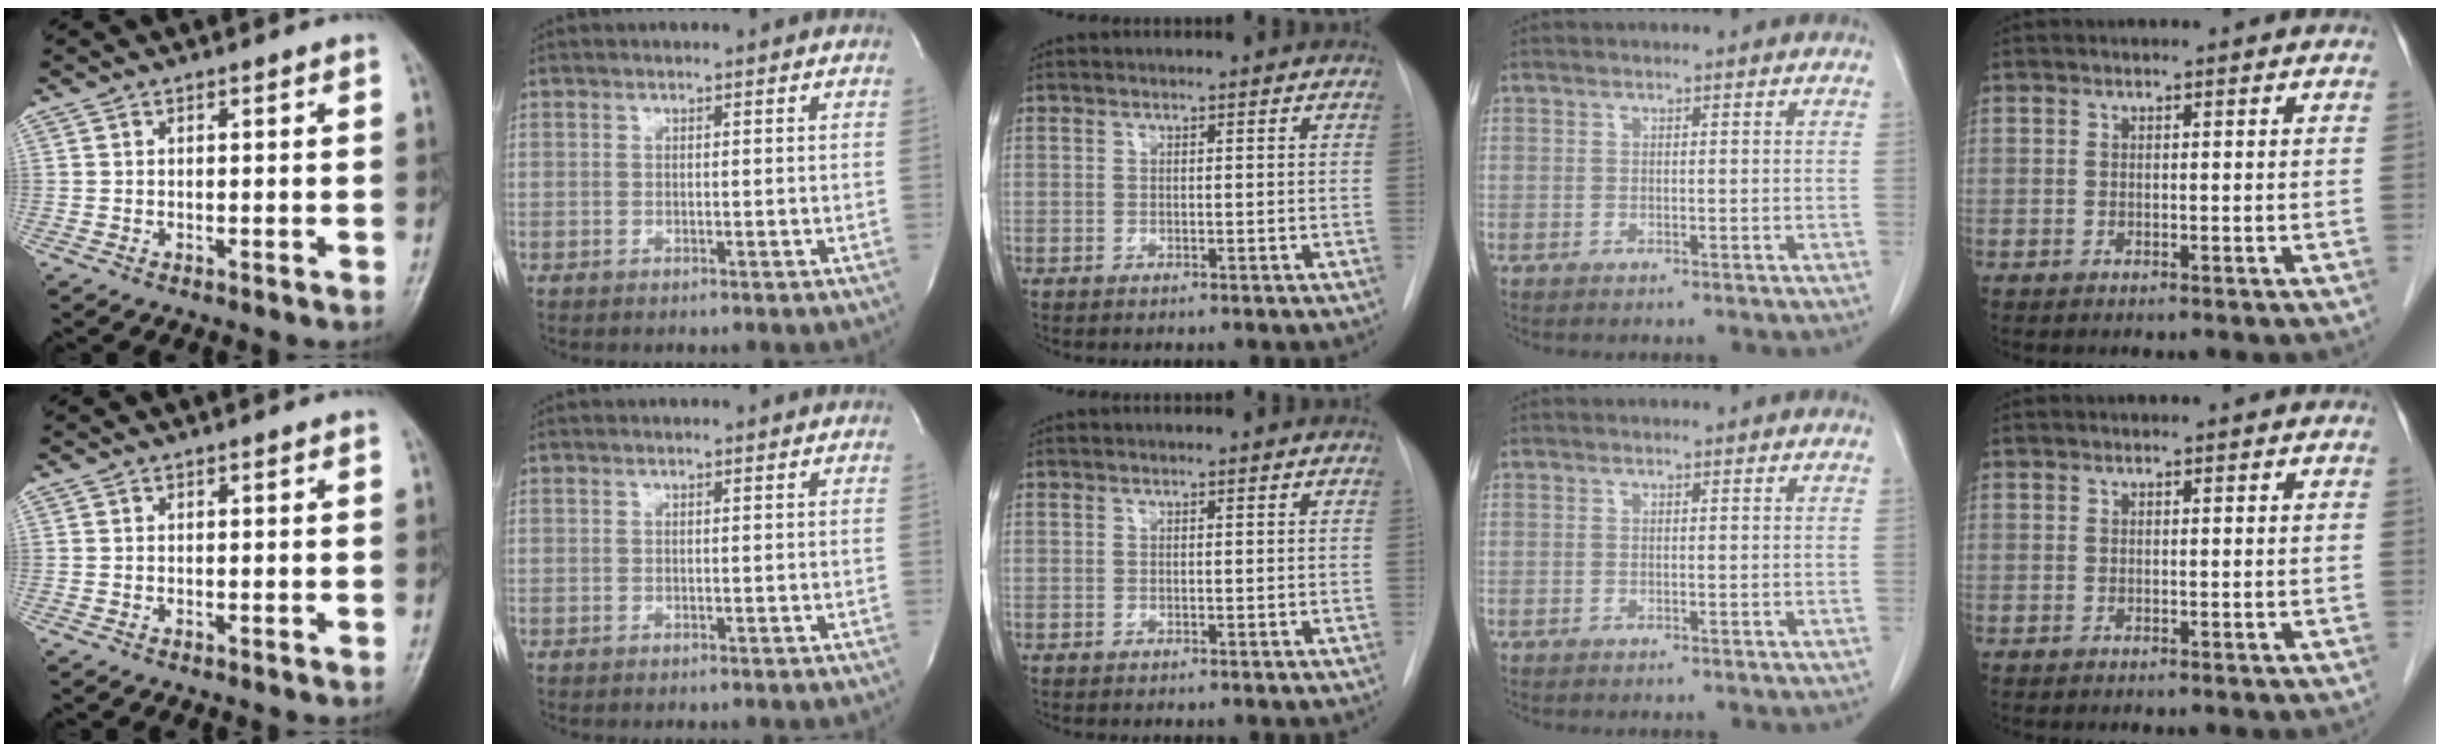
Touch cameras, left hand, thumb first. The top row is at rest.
{}